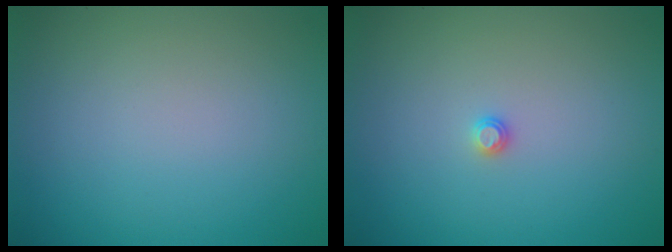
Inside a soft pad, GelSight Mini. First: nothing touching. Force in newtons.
{"total": 0.6, "press": 0.6, "slide": 0.2}